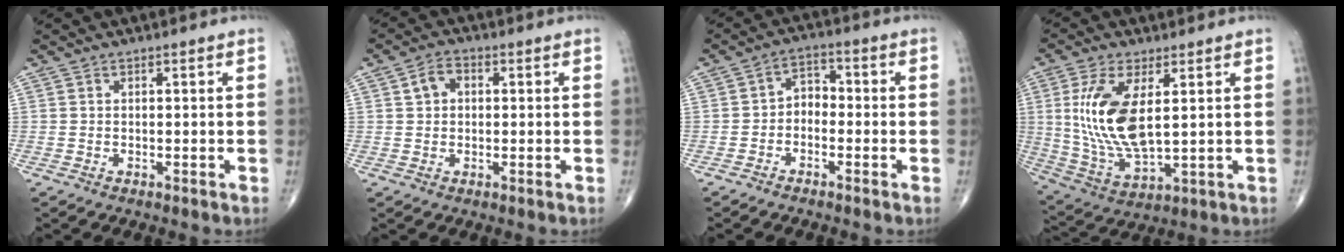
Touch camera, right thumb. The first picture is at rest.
{"total": 3.9, "force": [0.8, 3.0, 2.4], "torque": [-0.037, 0.012, 0.009]}
{"total": 4.3, "force": [-1.2, 3.1, 2.7], "torque": [-0.026, 0.027, -0.035]}
{"total": 15.0, "force": [3.0, 6.6, 13.2], "torque": [-0.272, -0.020, 0.071]}